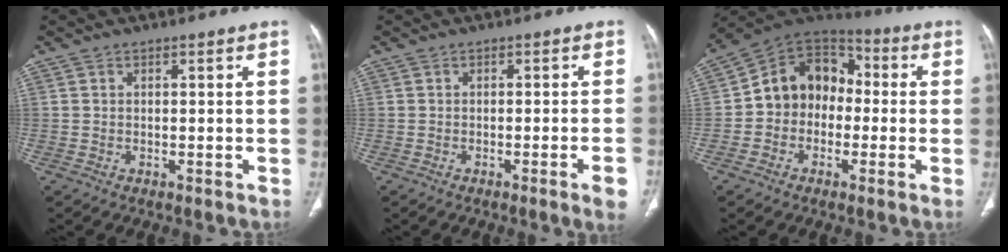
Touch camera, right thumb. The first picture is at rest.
{"total": 4.3, "force": [-2.1, 0.0, 3.7], "torque": [-0.049, 0.002, -0.031]}
{"total": 13.4, "force": [-0.8, 10.9, 7.7], "torque": [-0.084, 0.046, -0.032]}